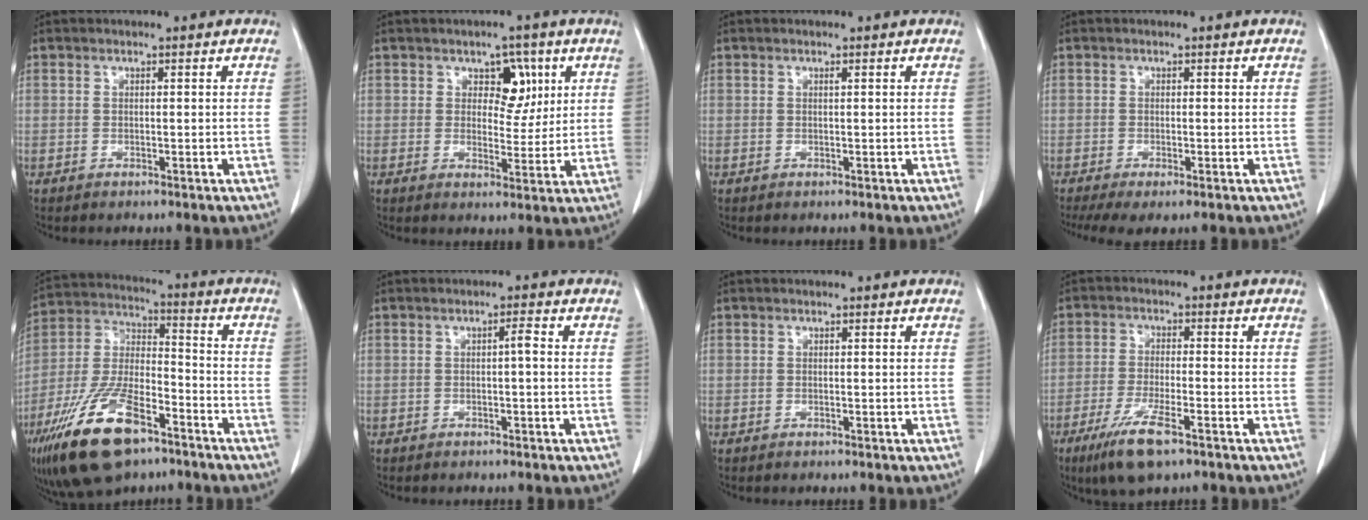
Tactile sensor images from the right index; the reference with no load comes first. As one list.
[{"total": 5.2, "force": [2.0, 3.3, 3.4], "torque": [-0.037, 0.006, 0.031]}, {"total": 0.0}, {"total": 4.7, "force": [-3.0, 1.2, 3.4], "torque": [-0.062, -0.014, -0.052]}, {"total": 17.7, "force": [-10.7, 6.4, 12.6], "torque": [-0.273, -0.012, -0.197]}, {"total": 1.3, "force": [0.0, 0.1, 1.3], "torque": [-0.020, 0.003, 0.000]}, {"total": 0.0}, {"total": 8.0, "force": [-4.9, 1.3, 6.2], "torque": [-0.124, -0.018, -0.086]}]